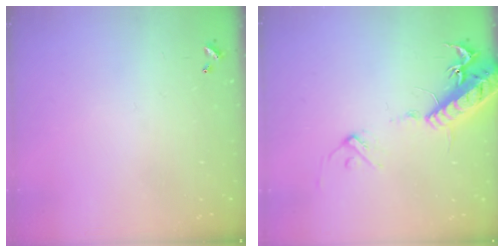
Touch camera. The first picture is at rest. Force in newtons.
{"total": 17.9, "press": 17.6, "slide": 3.5}